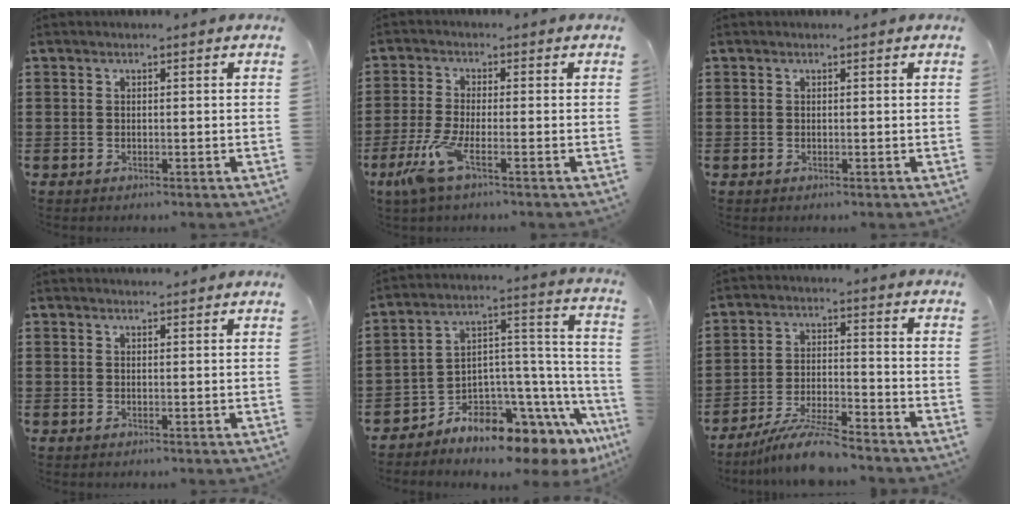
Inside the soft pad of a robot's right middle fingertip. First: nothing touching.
{"total": 5.6, "force": [-2.6, 1.0, 4.9], "torque": [-0.116, -0.015, -0.053]}
{"total": 0.0}
{"total": 1.0, "force": [1.0, 0.1, 0.1], "torque": [0.004, -0.003, 0.017]}
{"total": 6.0, "force": [-5.6, 1.8, 1.3], "torque": [-0.032, -0.030, -0.110]}
{"total": 7.7, "force": [-6.8, 0.4, 3.5], "torque": [-0.068, -0.001, -0.128]}